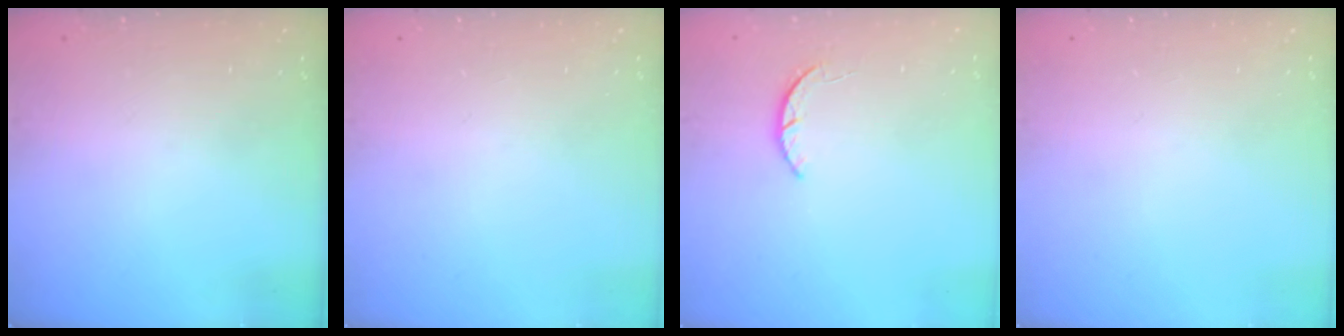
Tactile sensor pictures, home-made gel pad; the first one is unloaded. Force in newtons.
{"total": 0.0}
{"total": 1.9, "press": 1.9, "slide": 0.3}
{"total": 0.0}